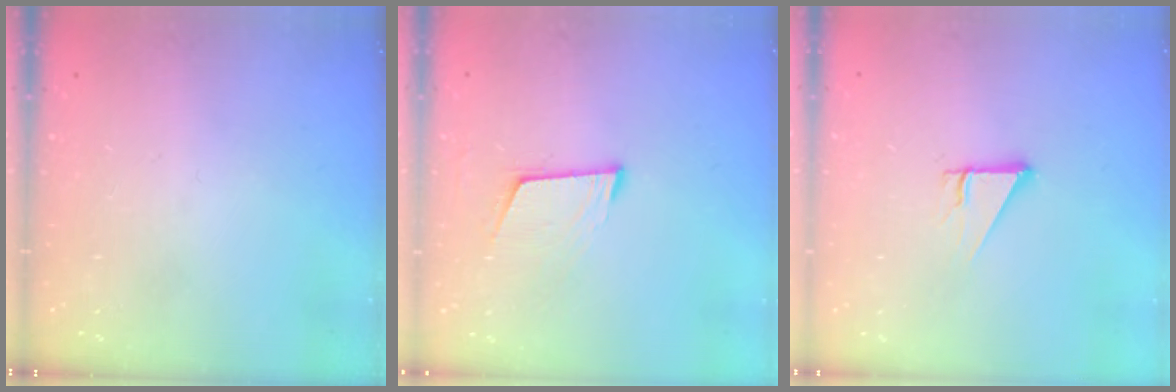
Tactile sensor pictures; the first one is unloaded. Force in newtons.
{"total": 6.7, "press": 6.4, "slide": 2.0}
{"total": 3.8, "press": 3.8, "slide": 0.3}